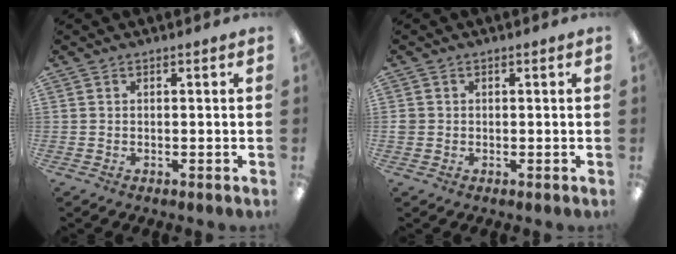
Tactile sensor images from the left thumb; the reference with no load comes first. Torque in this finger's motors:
{"motor_torque": [-0.03, 0.03, 0.00, -0.05, 0.00]}